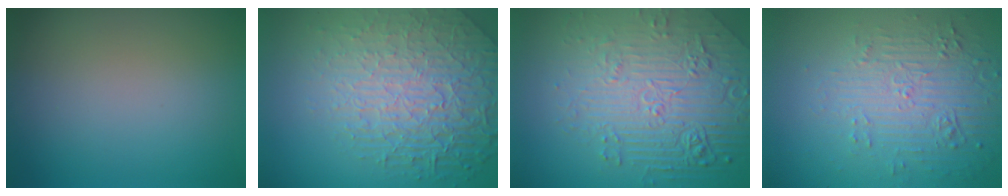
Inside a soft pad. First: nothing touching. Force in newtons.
{"total": 8.9, "press": 6.1, "slide": 6.6}
{"total": 8.9, "press": 6.1, "slide": 6.4}
{"total": 5.8, "press": 3.7, "slide": 4.4}